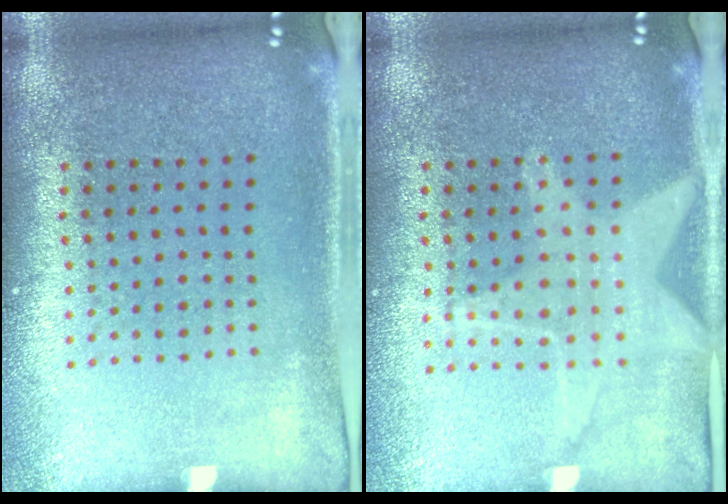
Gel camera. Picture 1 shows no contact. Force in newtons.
{"total": 1.3, "press": 1.3, "slide": 0.2}